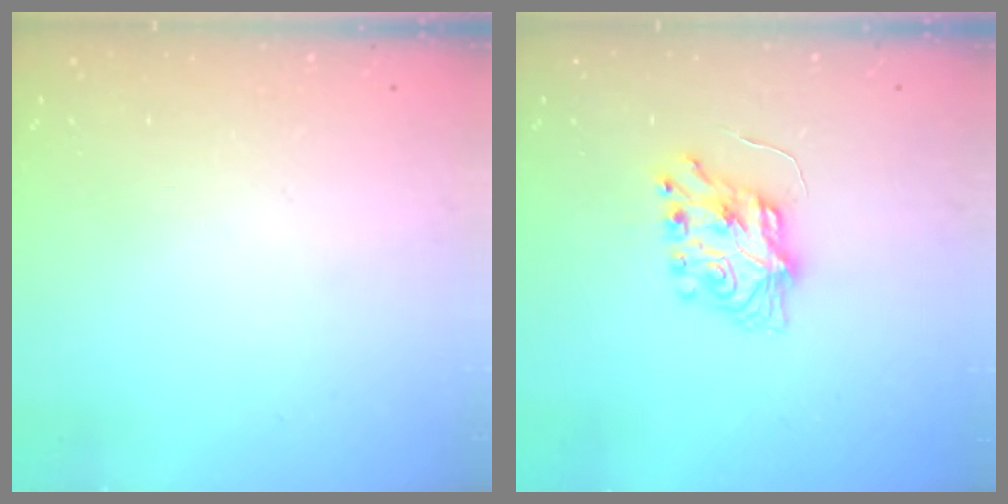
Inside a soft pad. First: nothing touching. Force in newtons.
{"total": 7.3, "press": 7.3, "slide": 0.3}